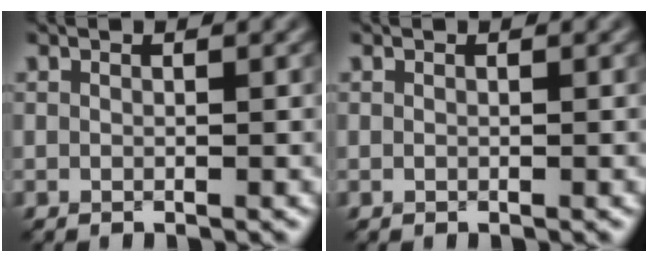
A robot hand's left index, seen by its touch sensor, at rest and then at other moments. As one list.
[{"total": 0.0}]